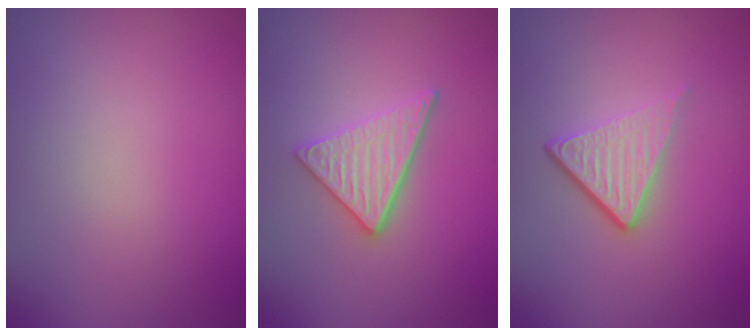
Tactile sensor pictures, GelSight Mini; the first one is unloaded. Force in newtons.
{"total": 3.6, "press": 3.1, "slide": 1.9}
{"total": 4.0, "press": 2.5, "slide": 3.0}